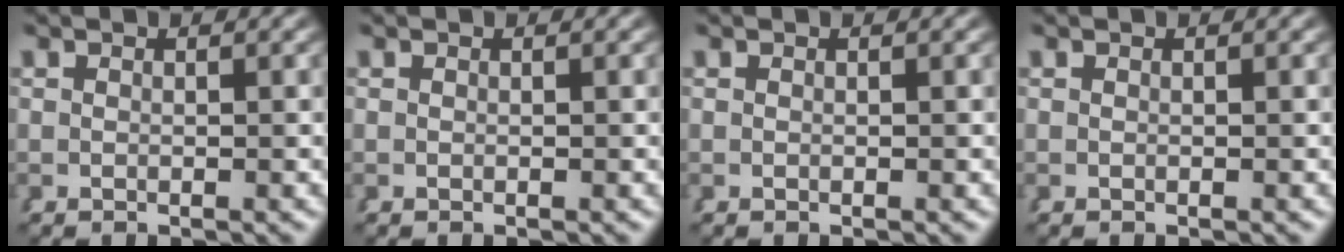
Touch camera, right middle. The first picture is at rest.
{"total": 0.0}
{"total": 0.0}
{"total": 0.0}